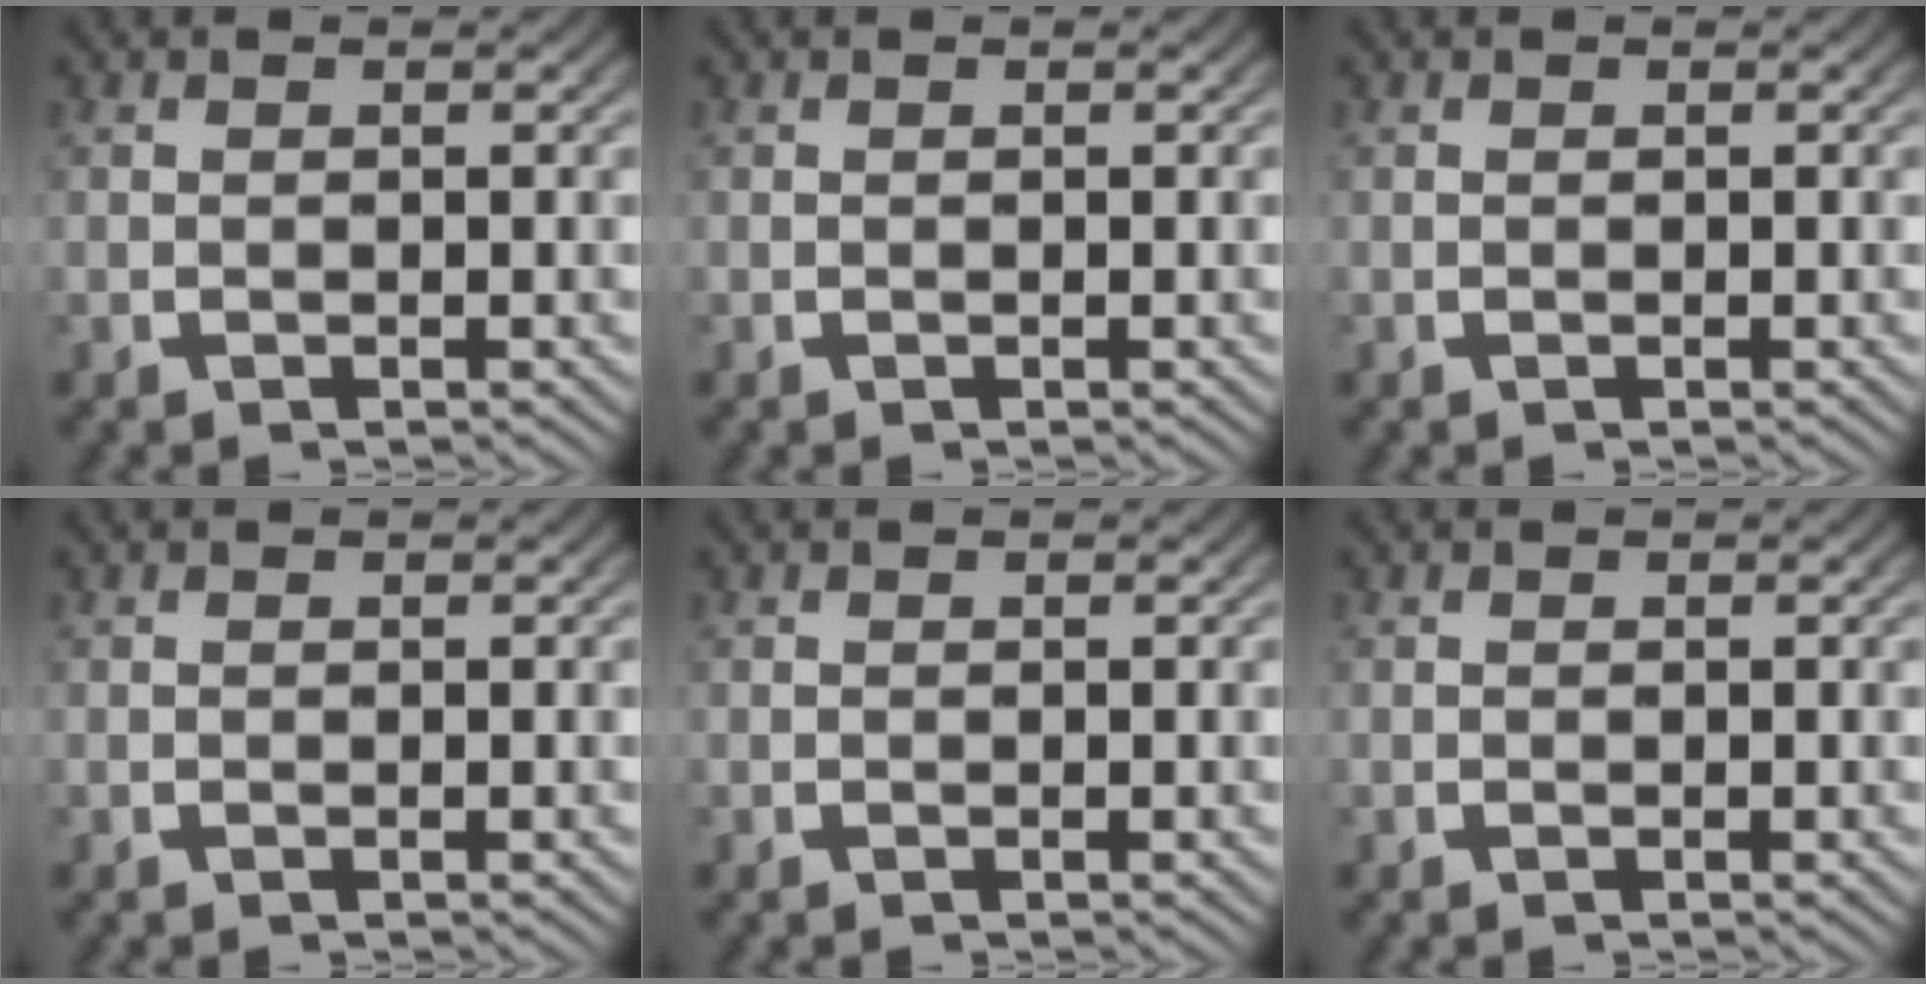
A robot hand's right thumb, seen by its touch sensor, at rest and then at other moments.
{"total": 0.0}
{"total": 0.0}
{"total": 0.0}
{"total": 0.0}
{"total": 0.0}